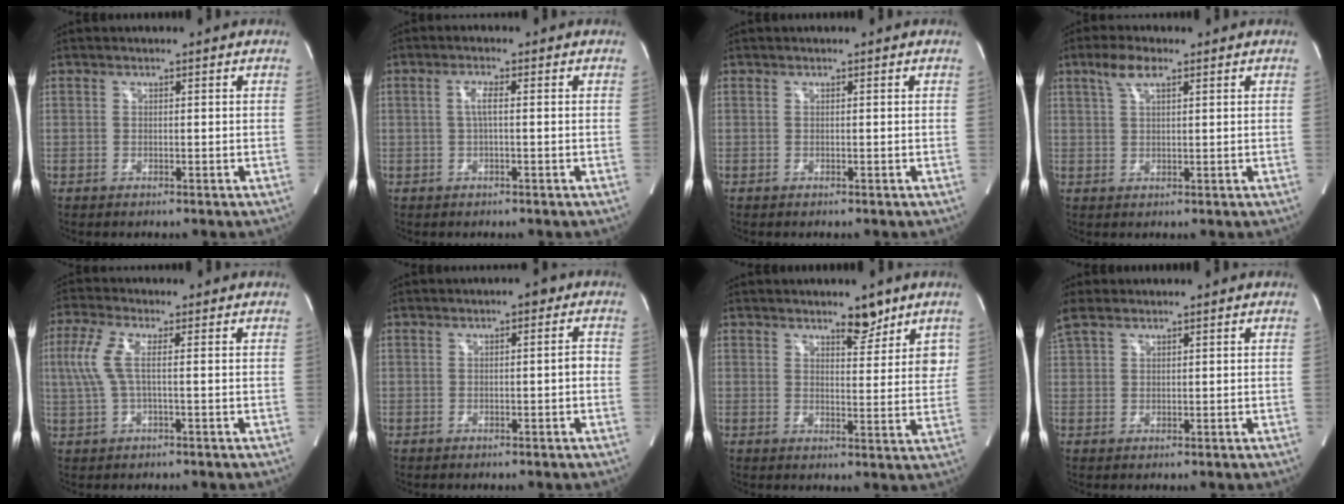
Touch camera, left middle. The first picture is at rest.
{"total": 2.1, "force": [0.0, 0.1, 2.1], "torque": [-0.040, 0.004, 0.003]}
{"total": 0.0}
{"total": 4.0, "force": [2.4, 1.1, 3.0], "torque": [-0.069, 0.013, 0.050]}
{"total": 5.4, "force": [0.5, 1.3, 5.2], "torque": [-0.141, 0.015, 0.013]}
{"total": 1.9, "force": [0.0, 0.6, 1.8], "torque": [-0.019, 0.005, -0.004]}
{"total": 5.2, "force": [3.9, 1.5, 3.0], "torque": [-0.030, -0.011, 0.055]}
{"total": 3.5, "force": [3.1, 1.1, 1.3], "torque": [-0.044, 0.018, 0.073]}